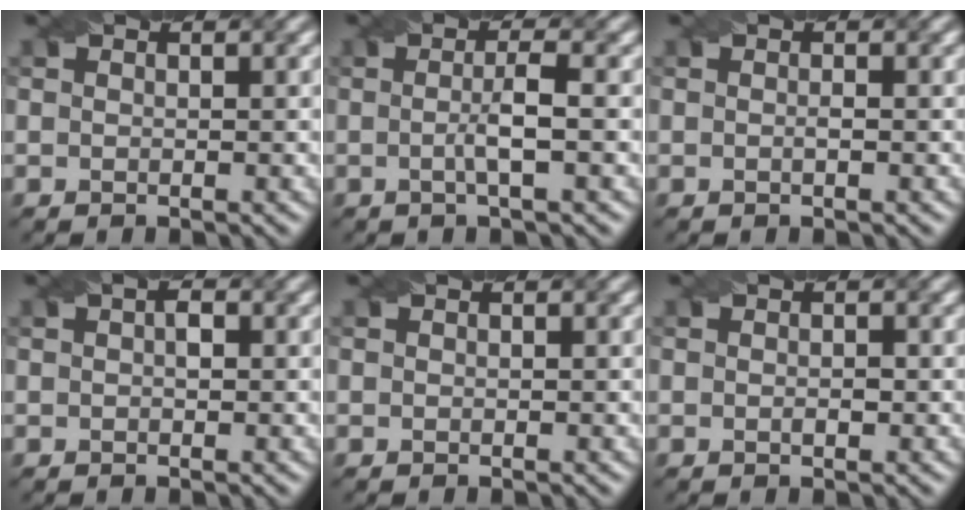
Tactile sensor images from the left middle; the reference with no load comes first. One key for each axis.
{"total": 2.8, "fx": -0.3, "fy": 0.4, "fz": 2.7, "tx": -0.049, "ty": -0.003, "tz": -0.008}
{"total": 0.6, "fx": -0.2, "fy": 0.0, "fz": 0.5, "tx": -0.012, "ty": 0.000, "tz": -0.003}
{"total": 1.1, "fx": 0.1, "fy": 0.6, "fz": 0.9, "tx": -0.016, "ty": 0.003, "tz": 0.001}
{"total": 0.0}
{"total": 0.8, "fx": -0.2, "fy": 0.2, "fz": 0.8, "tx": -0.016, "ty": -0.002, "tz": -0.002}